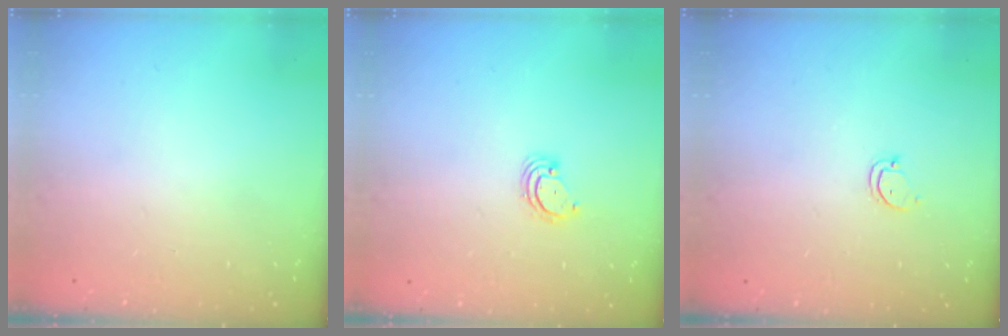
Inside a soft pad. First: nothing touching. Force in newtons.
{"total": 2.9, "press": 2.9, "slide": 0.3}
{"total": 2.5, "press": 2.5, "slide": 0.3}